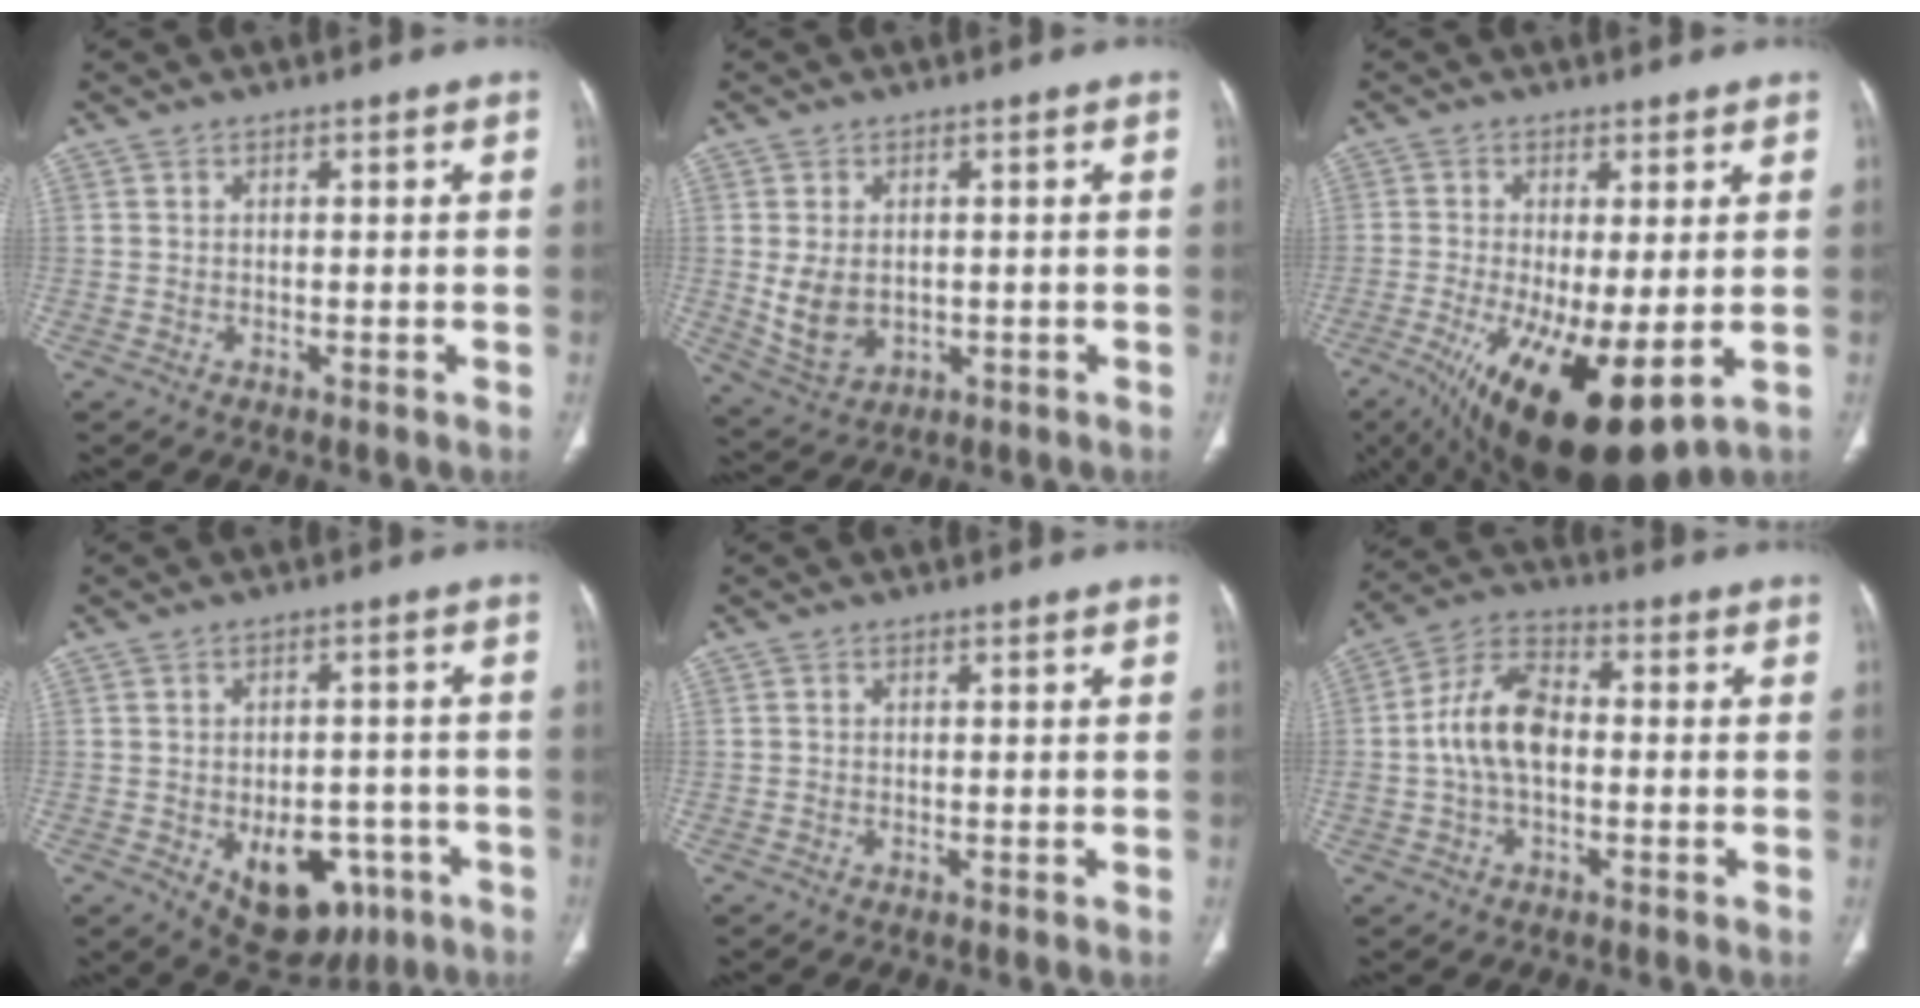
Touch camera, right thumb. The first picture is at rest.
{"total": 7.0, "force": [0.0, 5.0, 4.9], "torque": [-0.084, -0.008, 0.019]}
{"total": 16.7, "force": [-4.6, 5.8, 15.0], "torque": [-0.265, -0.029, -0.056]}
{"total": 13.3, "force": [-5.3, 8.2, 9.0], "torque": [-0.090, 0.023, -0.057]}
{"total": 0.0}
{"total": 10.5, "force": [-0.7, 6.2, 8.4], "torque": [-0.156, 0.033, -0.023]}